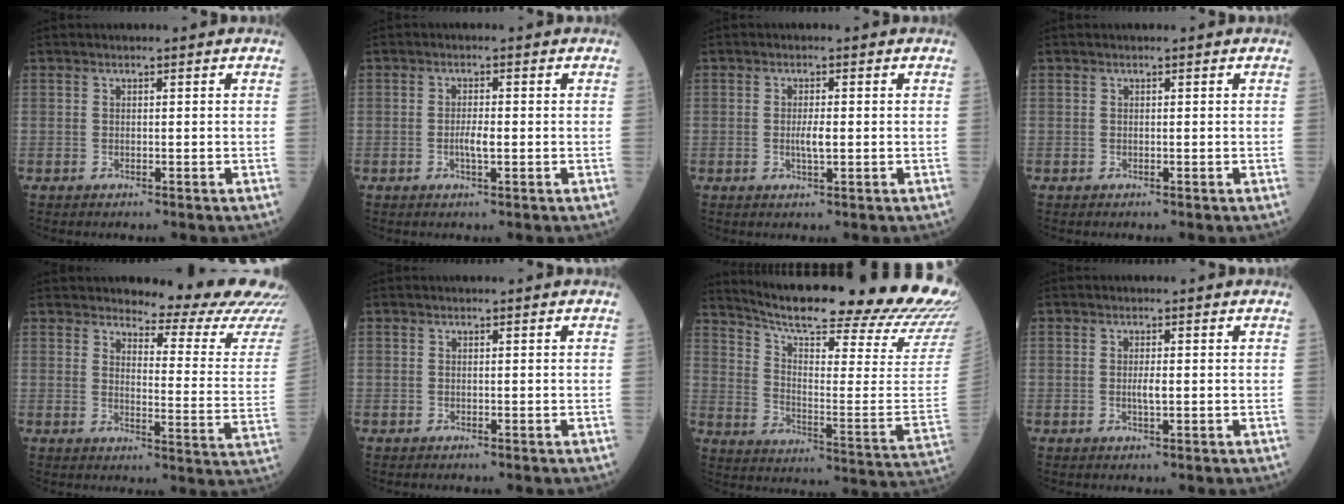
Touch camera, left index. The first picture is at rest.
{"total": 2.2, "force": [-0.4, 0.3, 2.1], "torque": [-0.042, 0.001, -0.007]}
{"total": 2.3, "force": [-0.2, 0.3, 2.2], "torque": [-0.046, -0.001, -0.002]}
{"total": 0.0}
{"total": 15.9, "force": [15.3, 0.5, 4.2], "torque": [-0.050, -0.111, 0.163]}
{"total": 0.0}
{"total": 28.8, "force": [25.8, 0.6, 12.8], "torque": [-0.208, -0.109, 0.337]}
{"total": 1.7, "force": [-0.1, 0.2, 1.7], "torque": [-0.035, -0.001, 0.000]}